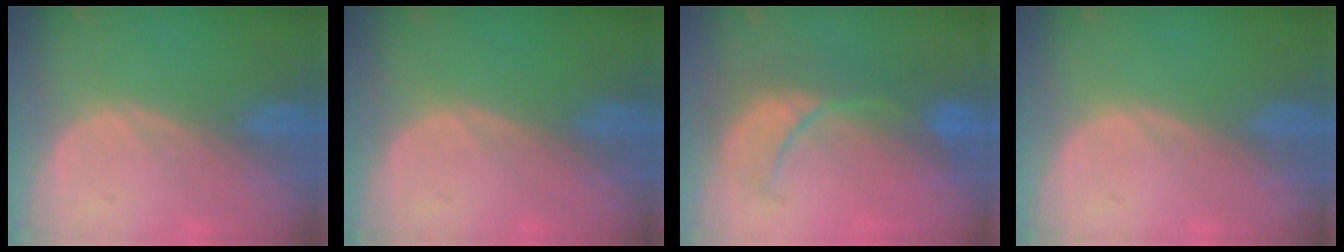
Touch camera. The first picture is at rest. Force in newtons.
{"total": 0.0}
{"total": 7.9, "press": 7.7, "slide": 1.5}
{"total": 0.0}